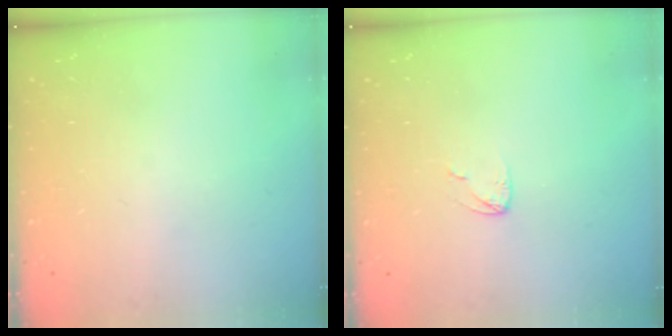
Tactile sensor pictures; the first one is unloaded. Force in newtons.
{"total": 2.9, "press": 2.9, "slide": 0.3}